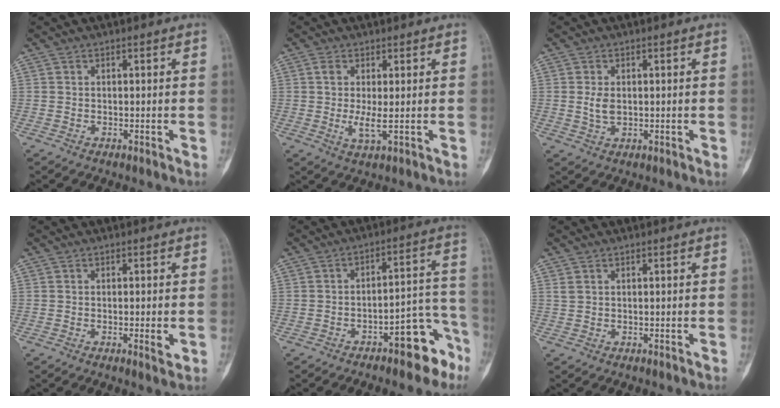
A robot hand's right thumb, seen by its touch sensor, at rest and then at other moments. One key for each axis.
{"total": 4.0, "fx": 0.1, "fy": 1.0, "fz": 3.9, "tx": -0.090, "ty": -0.010, "tz": 0.000}
{"total": 2.9, "fx": 0.2, "fy": 1.9, "fz": 2.3, "tx": -0.043, "ty": -0.004, "tz": 0.005}
{"total": 2.3, "fx": -0.5, "fy": 0.5, "fz": 2.2, "tx": -0.032, "ty": -0.005, "tz": -0.008}
{"total": 11.1, "fx": -6.7, "fy": 4.3, "fz": 7.8, "tx": -0.069, "ty": 0.078, "tz": -0.090}
{"total": 0.8, "fx": 0.5, "fy": 0.5, "fz": 0.4, "tx": -0.009, "ty": 0.004, "tz": 0.012}